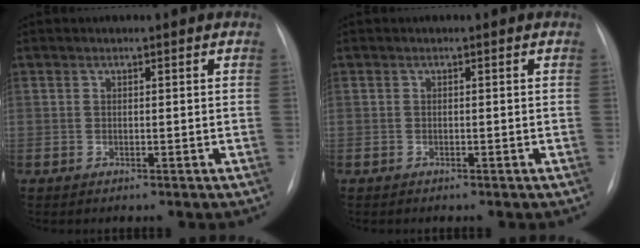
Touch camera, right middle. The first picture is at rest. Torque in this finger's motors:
{"motor_torque": [0.44, -0.27, 0.03, 0.02]}